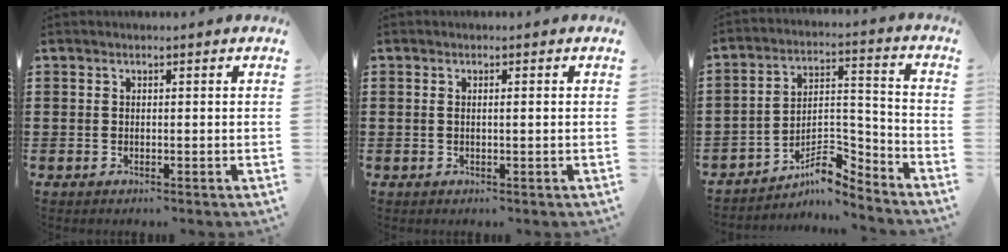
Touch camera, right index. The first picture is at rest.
{"total": 0.8, "force": [0.0, 0.1, 0.8], "torque": [-0.016, -0.002, 0.000]}
{"total": 7.7, "force": [-5.9, 2.7, 4.2], "torque": [-0.068, 0.008, -0.111]}